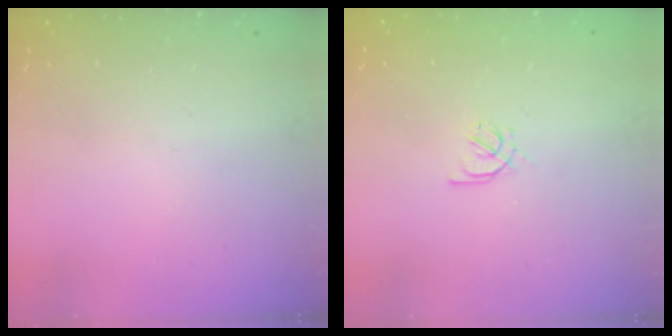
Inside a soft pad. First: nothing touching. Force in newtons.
{"total": 2.4, "press": 2.4, "slide": 0.6}